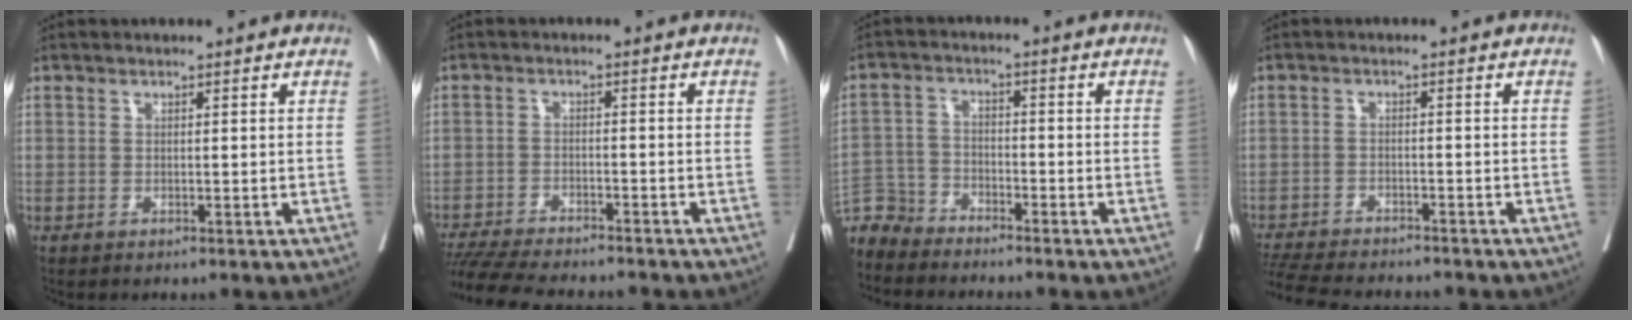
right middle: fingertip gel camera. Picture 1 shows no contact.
{"total": 14.2, "force": [-12.8, 1.9, 5.8], "torque": [-0.104, -0.020, -0.189]}
{"total": 5.7, "force": [-5.5, 1.1, -0.9], "torque": [0.020, 0.003, -0.111]}
{"total": 13.0, "force": [-11.8, 2.4, 5.1], "torque": [-0.102, -0.016, -0.172]}